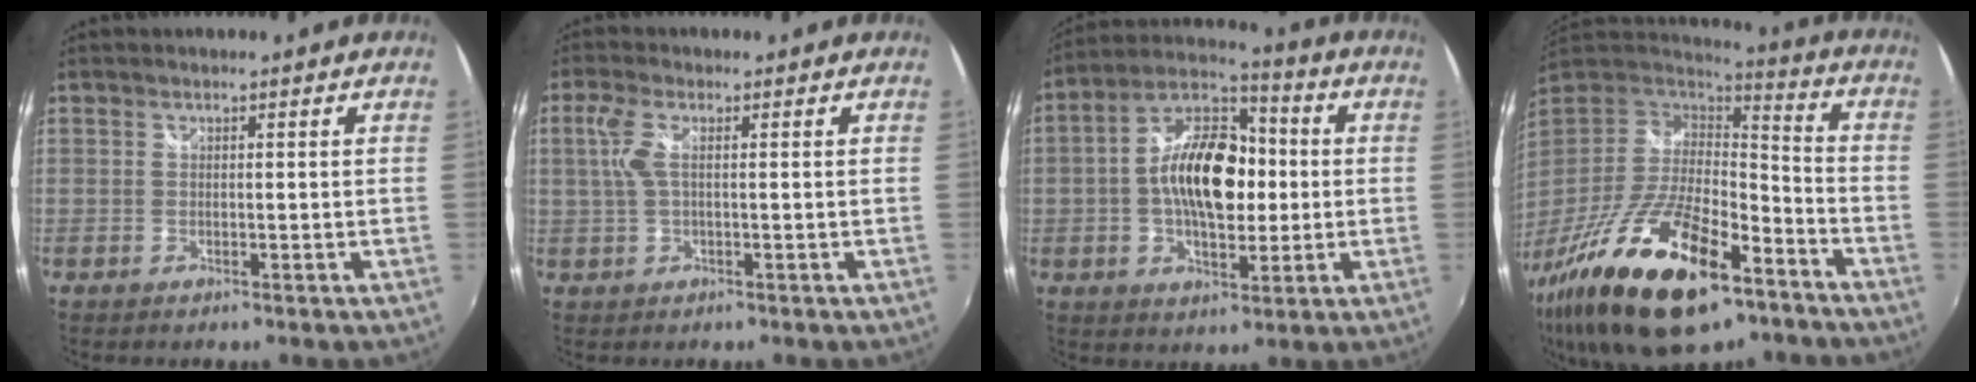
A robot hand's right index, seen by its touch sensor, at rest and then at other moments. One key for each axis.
{"total": 3.9, "fx": 0.6, "fy": 1.0, "fz": 3.8, "tx": -0.081, "ty": 0.003, "tz": 0.016}
{"total": 15.8, "fx": -0.5, "fy": 8.5, "fz": 13.2, "tx": -0.238, "ty": 0.024, "tz": -0.015}
{"total": 29.6, "fx": -16.9, "fy": 11.9, "fz": 21.2, "tx": -0.413, "ty": -0.050, "tz": -0.274}